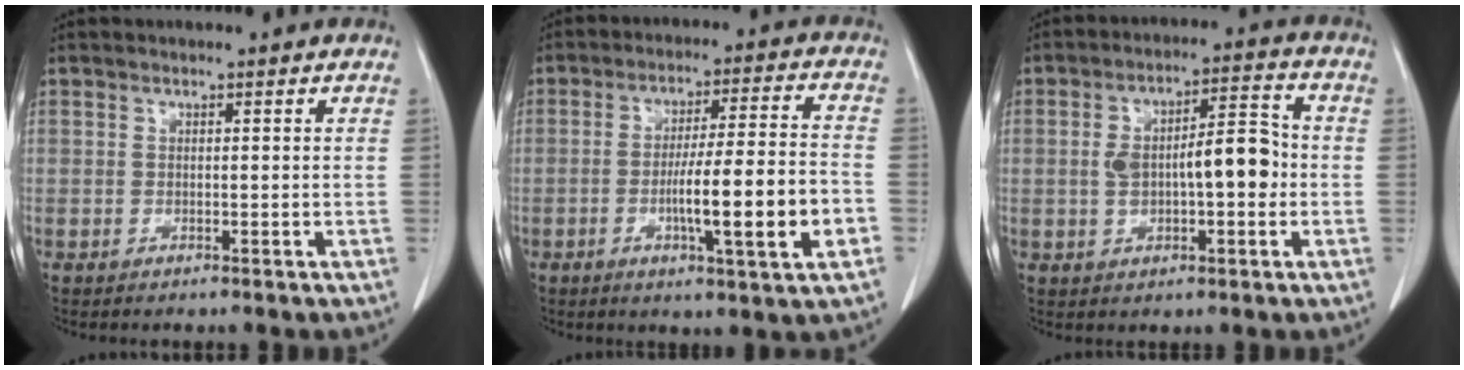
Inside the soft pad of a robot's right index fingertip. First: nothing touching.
{"total": 12.9, "force": [-3.7, 0.4, 12.4], "torque": [-0.203, 0.000, -0.056]}
{"total": 9.9, "force": [-0.5, 3.4, 9.3], "torque": [-0.166, 0.029, -0.003]}